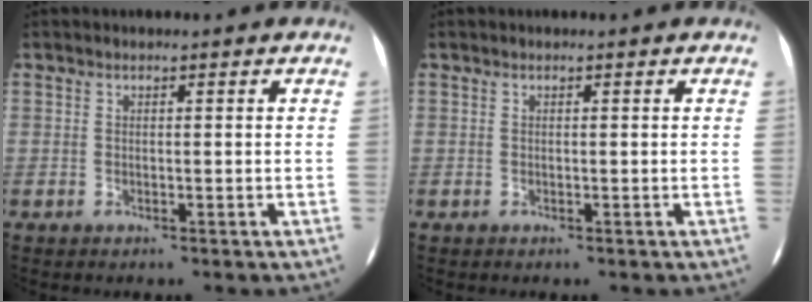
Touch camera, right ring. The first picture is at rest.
{"total": 0.0}